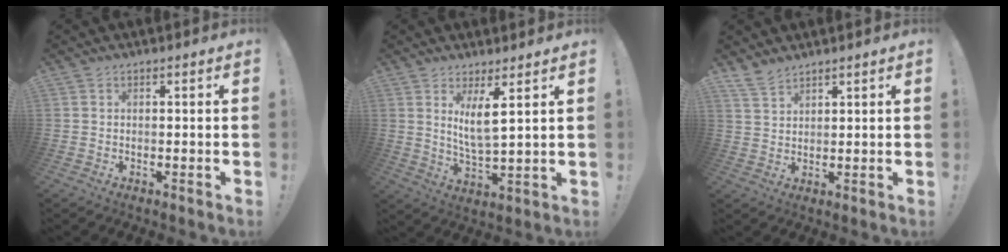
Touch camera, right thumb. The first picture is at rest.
{"total": 7.9, "force": [4.0, 1.5, 6.7], "torque": [-0.120, -0.019, 0.066]}
{"total": 4.5, "force": [4.0, 1.5, 1.7], "torque": [-0.041, -0.020, 0.078]}